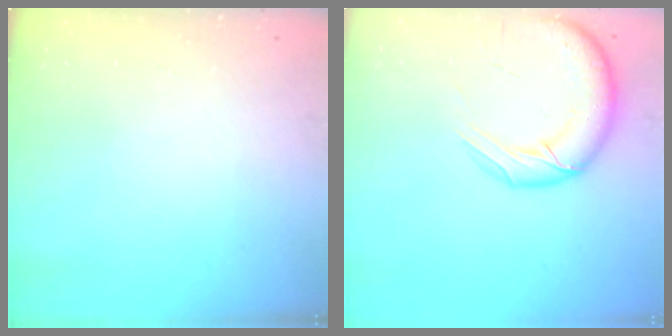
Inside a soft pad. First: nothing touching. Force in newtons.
{"total": 15.3, "press": 14.8, "slide": 3.8}